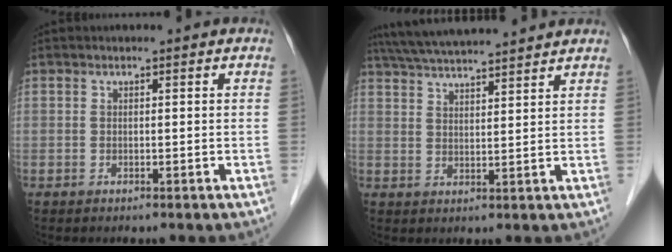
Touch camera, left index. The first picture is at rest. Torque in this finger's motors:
{"motor_torque": [0.11, -0.44, 0.58, 0.15]}